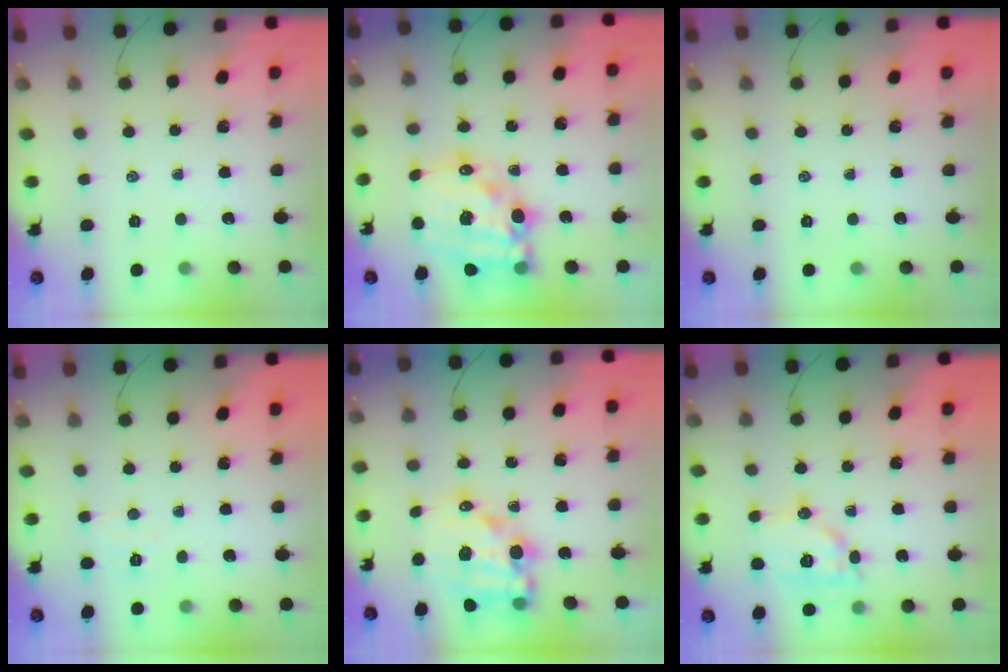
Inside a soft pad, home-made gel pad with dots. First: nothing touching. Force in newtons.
{"total": 20.7, "press": 20.1, "slide": 4.8}
{"total": 0.0}
{"total": 3.8, "press": 3.8, "slide": 0.7}
{"total": 14.4, "press": 14.0, "slide": 3.3}
{"total": 12.7, "press": 12.7, "slide": 1.0}